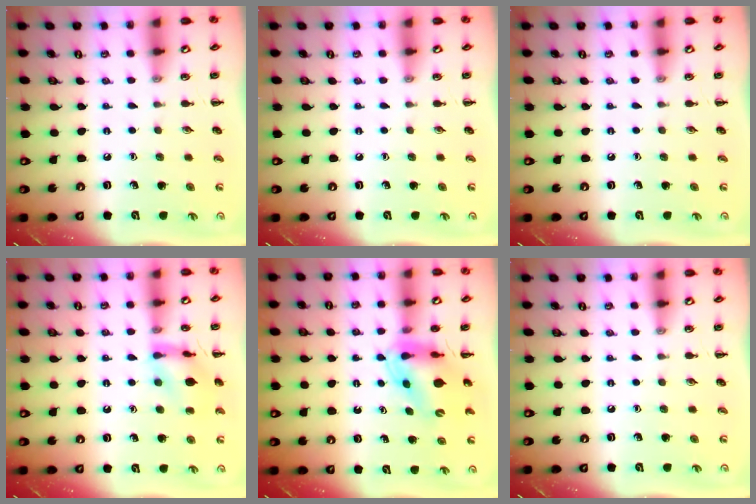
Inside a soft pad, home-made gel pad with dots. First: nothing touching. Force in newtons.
{"total": 0.0}
{"total": 0.0}
{"total": 11.8, "press": 11.8, "slide": 1.0}
{"total": 10.4, "press": 10.0, "slide": 2.8}
{"total": 0.0}